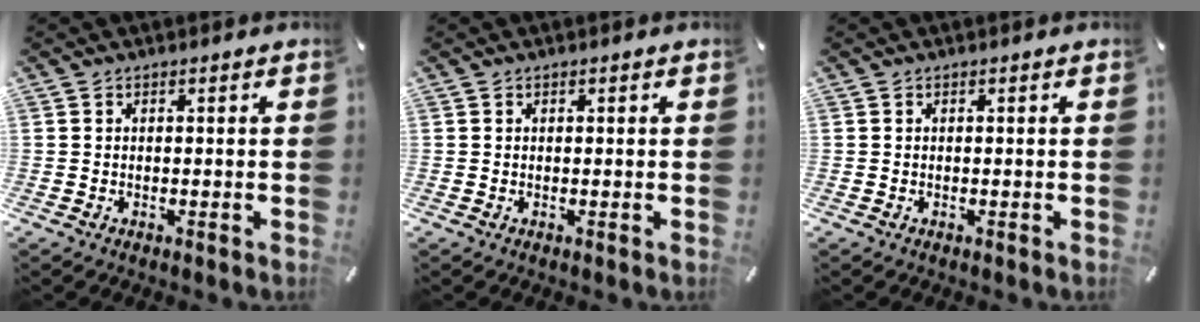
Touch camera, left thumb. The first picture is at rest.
{"total": 0.0}
{"total": 0.0}